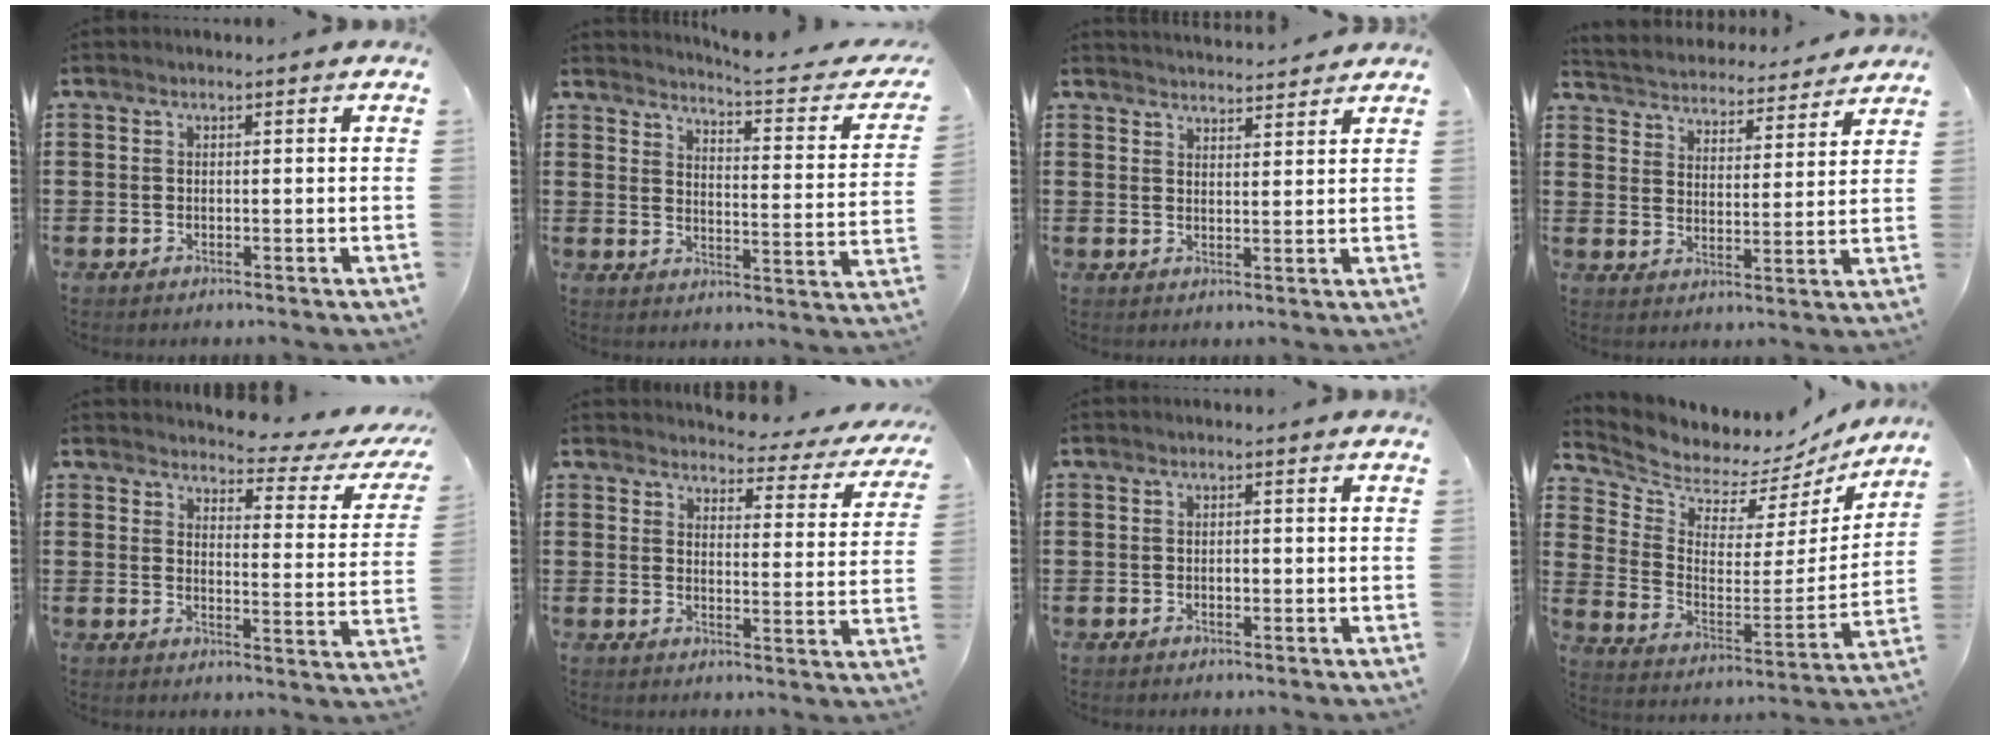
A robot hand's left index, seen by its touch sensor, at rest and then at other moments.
{"total": 4.5, "force": [4.1, -0.4, 1.8], "torque": [-0.043, -0.037, 0.059]}
{"total": 2.9, "force": [2.9, 0.0, -0.1], "torque": [-0.006, -0.013, 0.055]}
{"total": 4.0, "force": [4.0, 0.1, -0.4], "torque": [-0.019, -0.035, 0.064]}
{"total": 3.2, "force": [2.9, 0.5, 1.2], "torque": [-0.030, -0.028, 0.041]}
{"total": 3.2, "force": [3.0, 0.5, 0.6], "torque": [-0.024, -0.026, 0.046]}
{"total": 0.9, "force": [-0.1, 0.5, 0.8], "torque": [-0.017, 0.002, -0.002]}
{"total": 5.5, "force": [5.3, 1.2, -0.5], "torque": [-0.032, -0.057, 0.088]}